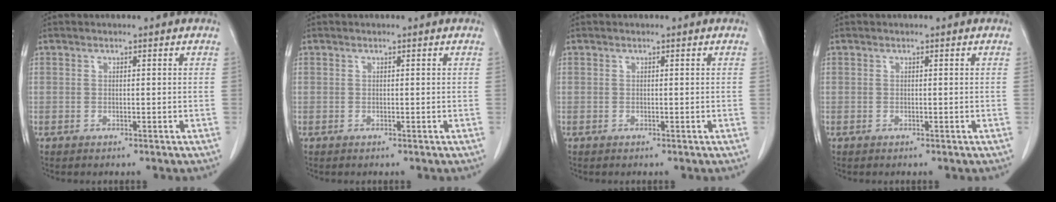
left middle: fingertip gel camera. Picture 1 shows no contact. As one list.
[{"total": 0.0}, {"total": 0.0}, {"total": 0.0}]